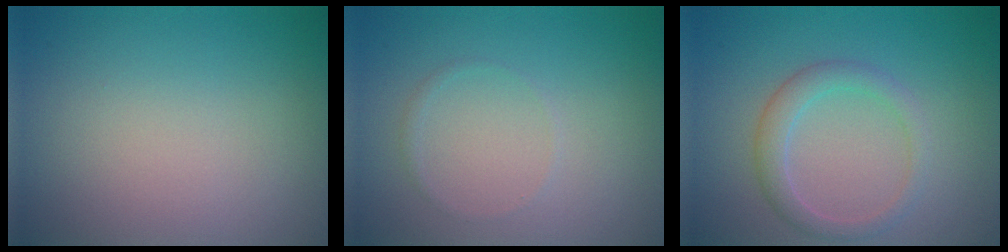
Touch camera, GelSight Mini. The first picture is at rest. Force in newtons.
{"total": 0.6, "press": 0.6, "slide": 0.1}
{"total": 2.4, "press": 2.4, "slide": 0.0}